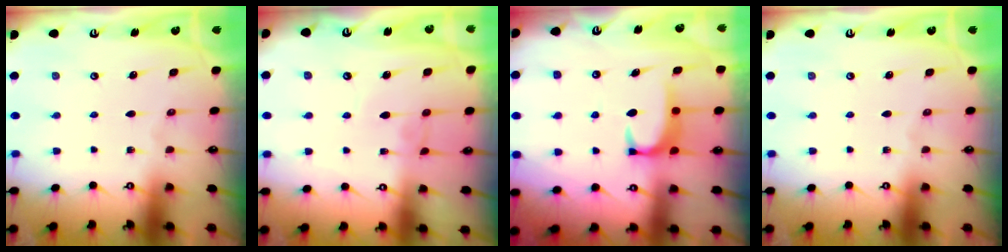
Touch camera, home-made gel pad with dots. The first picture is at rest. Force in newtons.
{"total": 1.0, "press": 1.0, "slide": 0.2}
{"total": 2.0, "press": 2.0, "slide": 0.6}
{"total": 0.0}